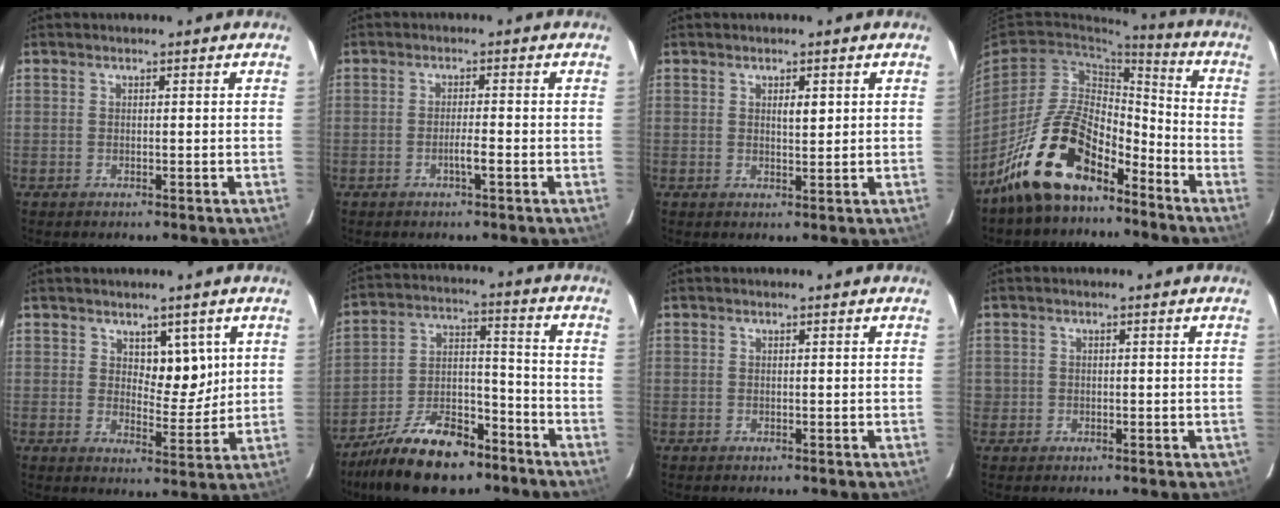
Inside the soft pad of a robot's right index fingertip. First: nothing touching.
{"total": 2.1, "force": [-0.9, -0.1, 1.8], "torque": [-0.032, -0.001, -0.017]}
{"total": 2.0, "force": [0.7, 0.6, 1.7], "torque": [-0.028, -0.001, 0.012]}
{"total": 13.1, "force": [-9.7, 5.3, 7.2], "torque": [-0.140, 0.021, -0.181]}
{"total": 5.4, "force": [2.3, 2.8, 4.1], "torque": [-0.053, -0.003, 0.039]}
{"total": 15.4, "force": [-11.4, 5.2, 9.0], "torque": [-0.161, 0.012, -0.199]}
{"total": 0.0}
{"total": 1.6, "force": [-0.3, 1.5, 0.3], "torque": [0.003, 0.007, 0.001]}